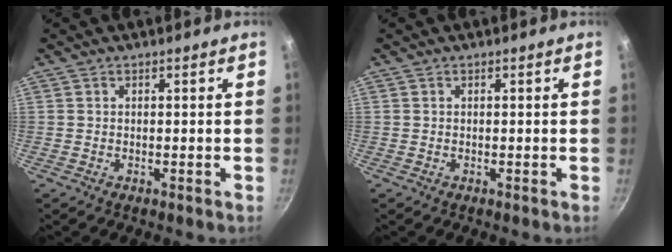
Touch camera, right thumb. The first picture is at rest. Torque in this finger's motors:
{"motor_torque": [-0.02, 0.03, -0.04, 0.09, 0.00]}